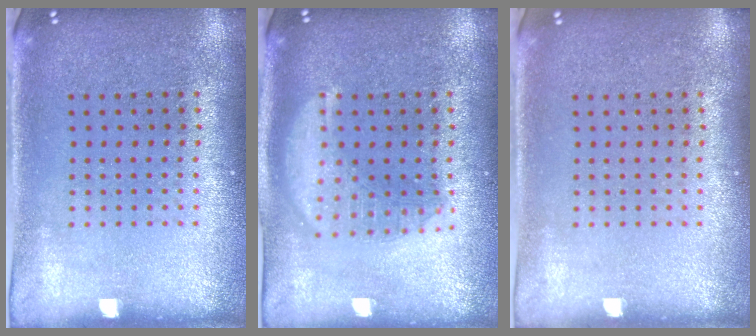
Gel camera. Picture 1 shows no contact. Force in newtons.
{"total": 2.1, "press": 2.1, "slide": 0.1}
{"total": 0.0}